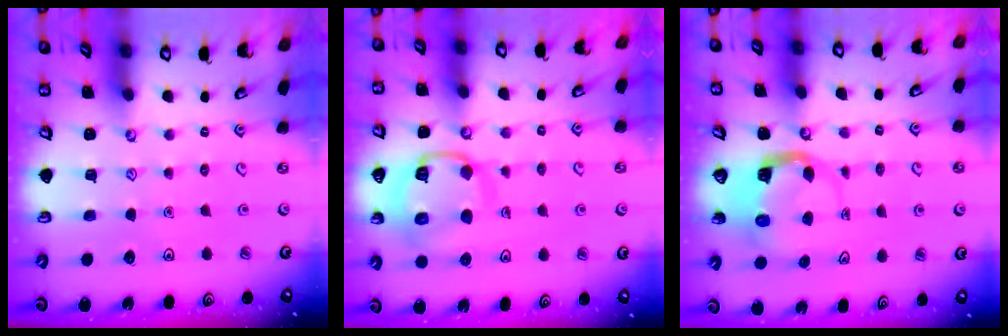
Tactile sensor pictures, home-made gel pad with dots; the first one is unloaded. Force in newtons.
{"total": 14.2, "press": 14.1, "slide": 1.5}
{"total": 4.7, "press": 4.7, "slide": 0.5}